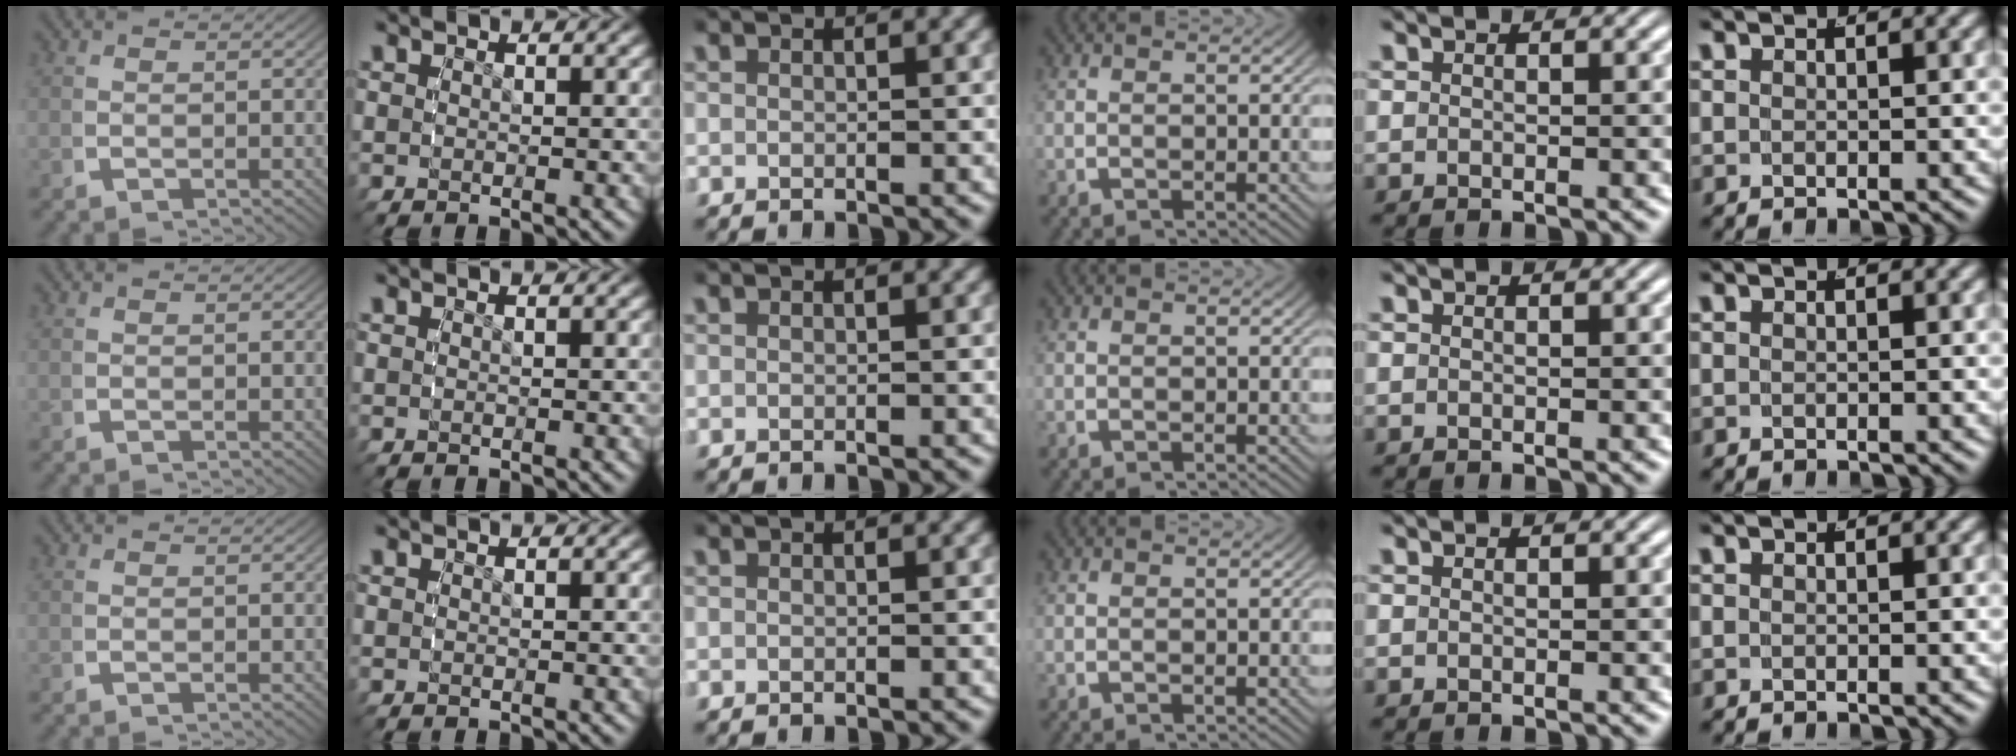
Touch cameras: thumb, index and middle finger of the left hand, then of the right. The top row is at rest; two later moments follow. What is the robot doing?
{"motion": "reach", "object": "backpack"}